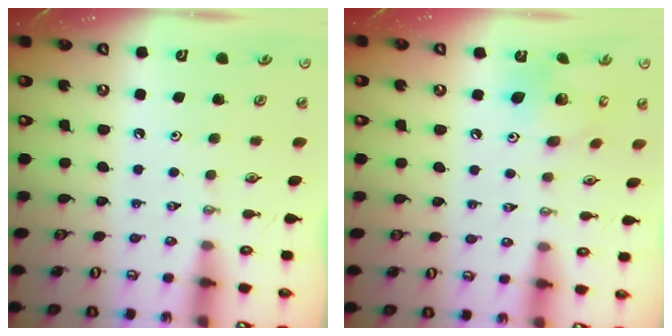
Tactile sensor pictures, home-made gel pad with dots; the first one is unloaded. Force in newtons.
{"total": 11.5, "press": 11.5, "slide": 0.6}